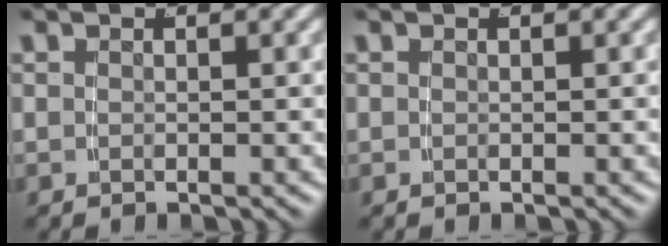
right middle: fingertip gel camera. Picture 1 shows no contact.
{"total": 0.0}